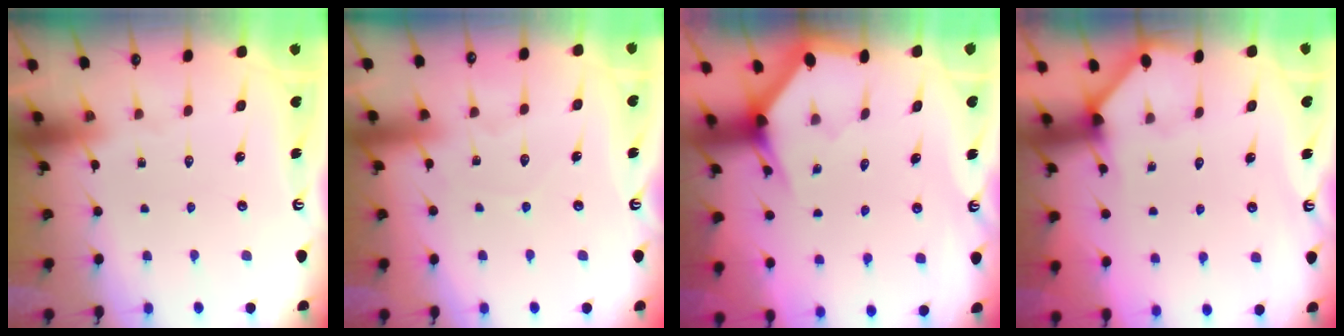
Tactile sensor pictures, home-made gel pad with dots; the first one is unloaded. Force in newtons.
{"total": 4.0, "press": 3.9, "slide": 0.5}
{"total": 3.0, "press": 3.0, "slide": 0.0}
{"total": 1.9, "press": 1.9, "slide": 0.2}